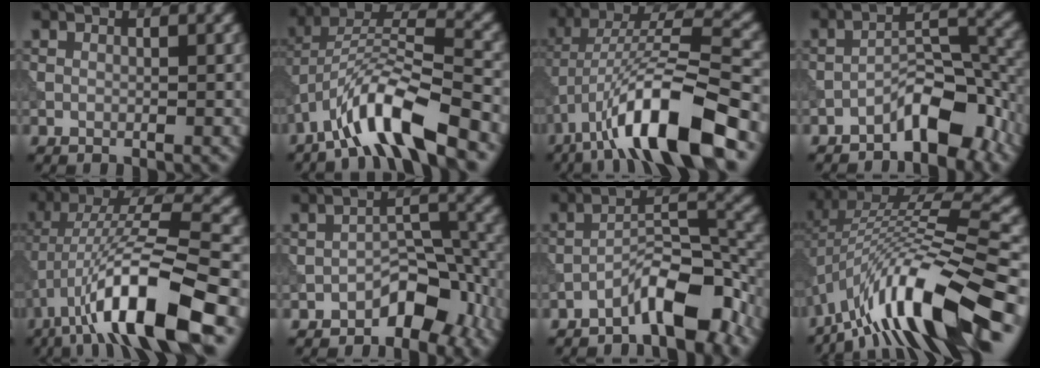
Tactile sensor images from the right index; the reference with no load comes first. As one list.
[{"total": 9.3, "force": [-5.8, 2.2, 6.9], "torque": [-0.122, 0.013, -0.112]}, {"total": 11.8, "force": [-6.5, 2.8, 9.5], "torque": [-0.163, 0.016, -0.116]}, {"total": 5.8, "force": [-3.9, 2.0, 3.8], "torque": [-0.048, 0.015, -0.067]}, {"total": 11.7, "force": [-5.2, 2.5, 10.1], "torque": [-0.180, 0.019, -0.092]}, {"total": 4.8, "force": [-3.1, 2.4, 2.7], "torque": [-0.022, 0.011, -0.051]}, {"total": 6.7, "force": [-4.6, 1.7, 4.6], "torque": [-0.071, 0.013, -0.082]}, {"total": 13.5, "force": [-6.4, 3.9, 11.3], "torque": [-0.202, 0.023, -0.105]}]